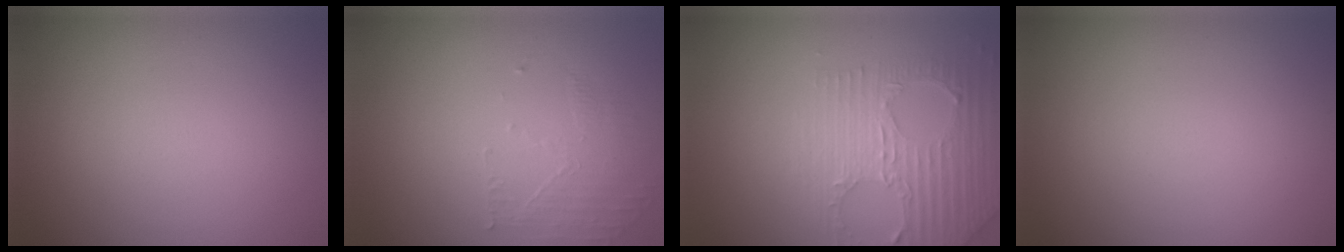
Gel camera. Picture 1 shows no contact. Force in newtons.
{"total": 1.6, "press": 0.7, "slide": 1.4}
{"total": 3.2, "press": 3.1, "slide": 0.7}
{"total": 0.0}